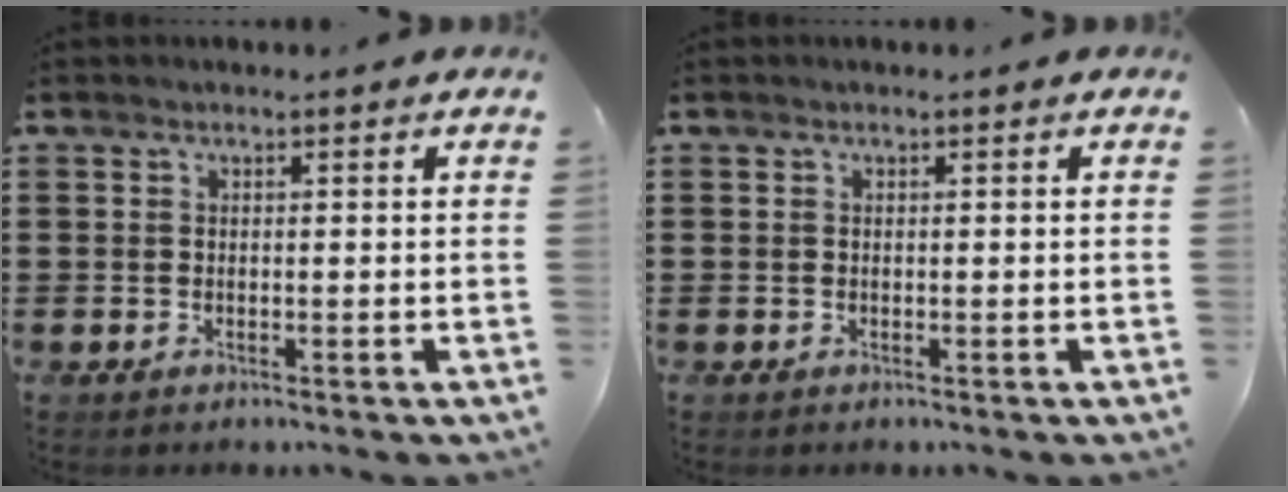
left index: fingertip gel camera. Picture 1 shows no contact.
{"total": 0.0}